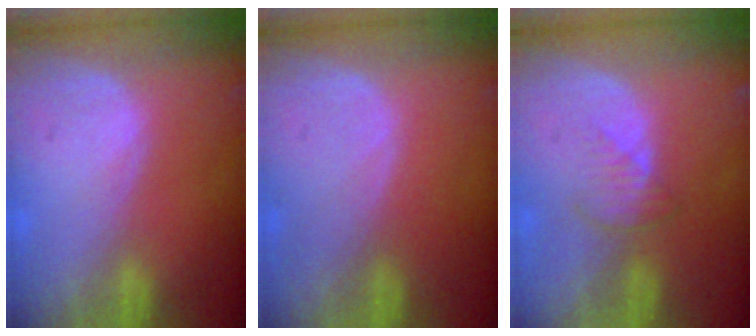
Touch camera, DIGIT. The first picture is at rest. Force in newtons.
{"total": 0.0}
{"total": 2.8, "press": 2.7, "slide": 0.8}